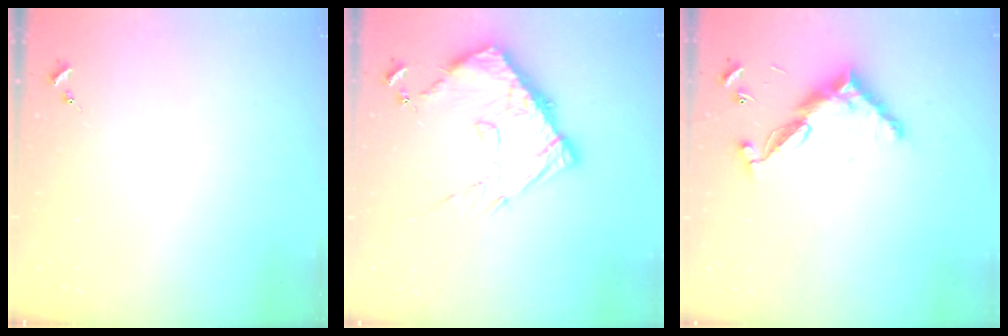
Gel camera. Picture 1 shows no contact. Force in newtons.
{"total": 14.4, "press": 14.3, "slide": 1.4}
{"total": 12.8, "press": 12.8, "slide": 0.4}